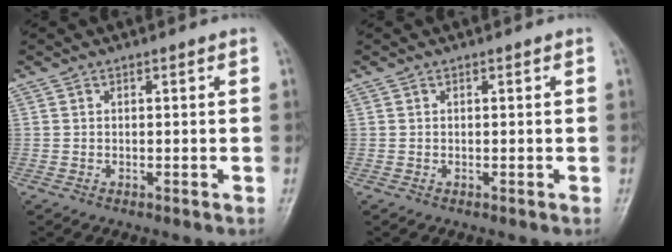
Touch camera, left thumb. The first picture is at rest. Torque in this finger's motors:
{"motor_torque": [-0.12, -0.08, 0.05, 0.01, 0.00]}